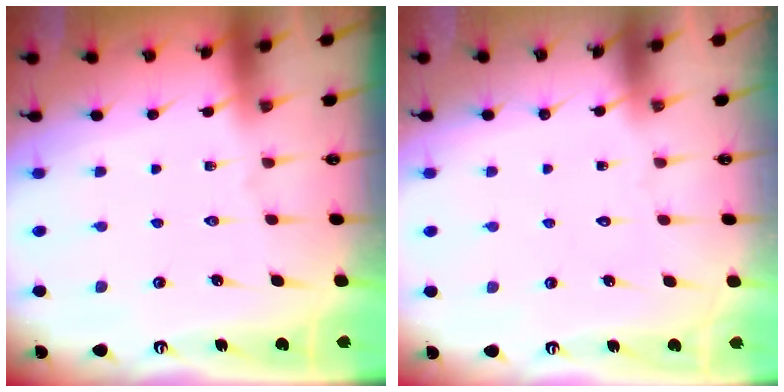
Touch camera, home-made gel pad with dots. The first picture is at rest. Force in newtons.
{"total": 1.5, "press": 1.5, "slide": 0.0}